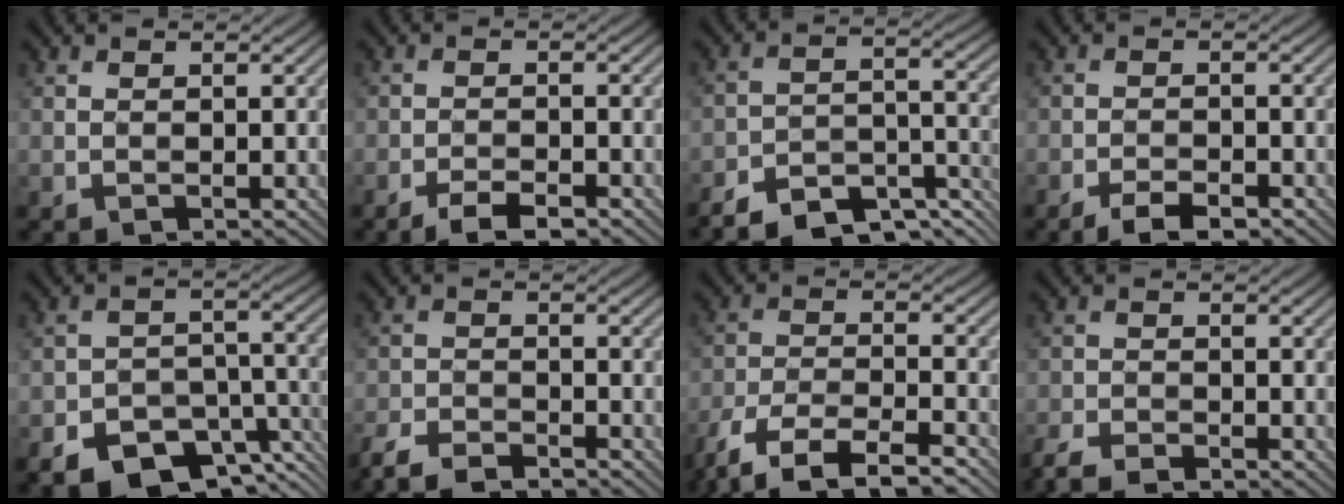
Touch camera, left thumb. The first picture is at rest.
{"total": 3.5, "force": [-2.7, 0.7, 2.1], "torque": [-0.042, 0.006, -0.049]}
{"total": 9.6, "force": [-8.3, 2.8, 3.9], "torque": [-0.067, 0.000, -0.140]}
{"total": 3.8, "force": [-2.9, 1.0, 2.2], "torque": [-0.040, 0.005, -0.051]}
{"total": 9.4, "force": [-6.6, 5.1, 4.4], "torque": [-0.073, -0.015, -0.108]}
{"total": 4.9, "force": [-4.4, 0.9, 1.9], "torque": [-0.044, -0.006, -0.091]}
{"total": 8.4, "force": [-6.7, 2.2, 4.6], "torque": [-0.098, -0.001, -0.132]}
{"total": 4.1, "force": [-3.6, 0.6, 1.8], "torque": [-0.045, -0.007, -0.076]}